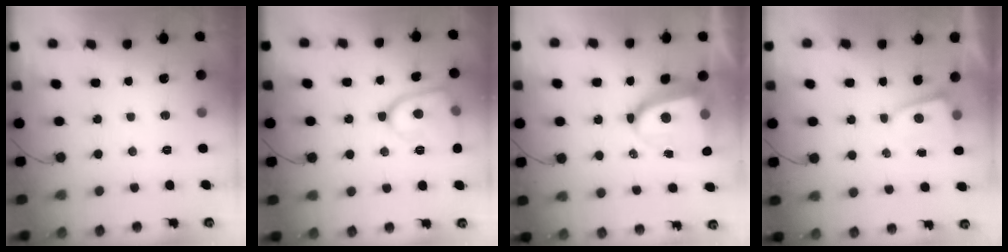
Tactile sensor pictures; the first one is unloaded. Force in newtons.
{"total": 12.7, "press": 12.7, "slide": 0.7}
{"total": 14.3, "press": 14.2, "slide": 1.8}
{"total": 1.2, "press": 1.2, "slide": 0.2}